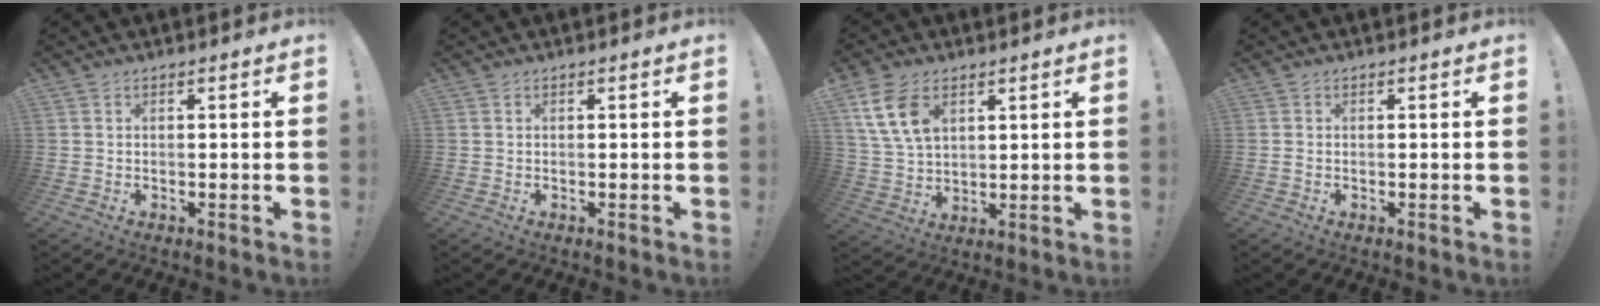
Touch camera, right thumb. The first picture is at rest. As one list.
[{"total": 0.0}, {"total": 12.0, "force": [5.5, 7.5, 7.6], "torque": [-0.148, -0.008, 0.106]}, {"total": 0.0}]